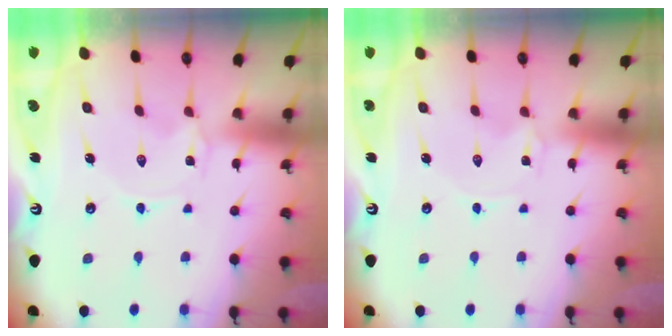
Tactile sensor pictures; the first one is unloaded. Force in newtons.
{"total": 0.0}